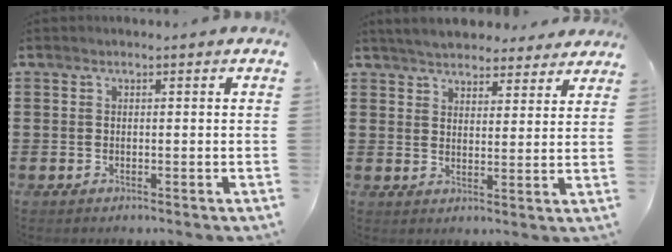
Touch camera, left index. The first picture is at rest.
{"total": 4.7, "force": [4.6, 0.9, 0.6], "torque": [-0.029, -0.014, 0.084]}